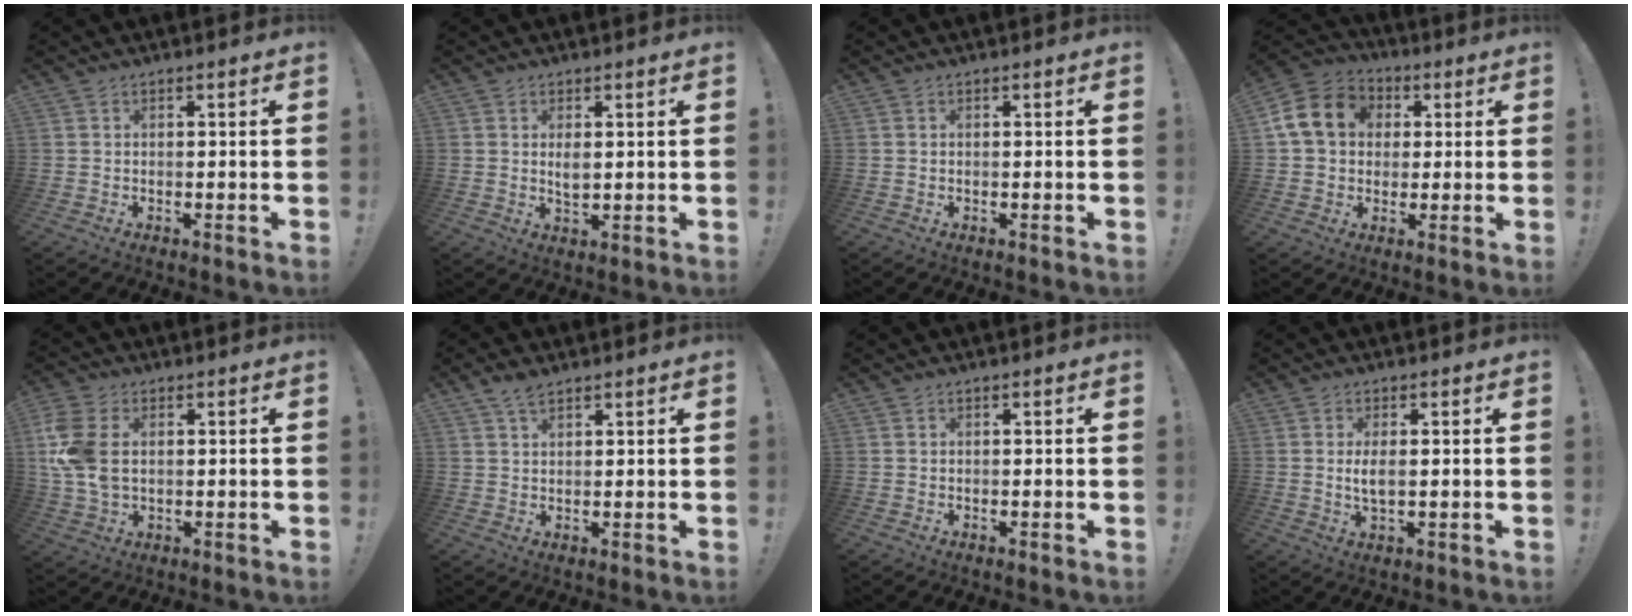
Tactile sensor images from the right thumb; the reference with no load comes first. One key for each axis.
{"total": 2.9, "fx": 0.8, "fy": 1.4, "fz": 2.4, "tx": -0.034, "ty": -0.006, "tz": 0.010}
{"total": 0.0}
{"total": 14.8, "fx": 3.4, "fy": 12.2, "fz": 7.7, "tx": -0.119, "ty": 0.011, "tz": 0.072}
{"total": 11.7, "fx": 1.9, "fy": 7.5, "fz": 8.8, "tx": -0.198, "ty": -0.002, "tz": 0.037}
{"total": 4.2, "fx": 2.9, "fy": 1.7, "fz": 2.4, "tx": -0.040, "ty": -0.015, "tz": 0.054}
{"total": 0.0}
{"total": 3.8, "fx": 0.3, "fy": 1.3, "fz": 3.6, "tx": -0.064, "ty": -0.006, "tz": 0.001}